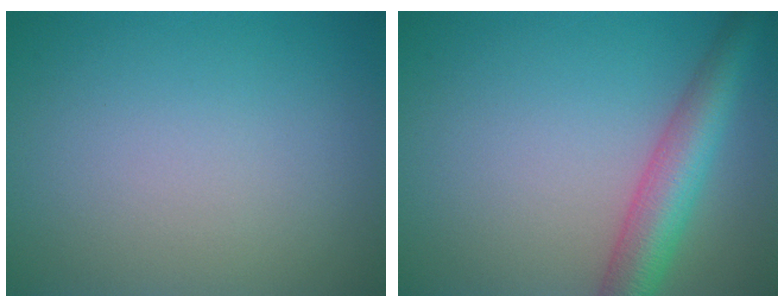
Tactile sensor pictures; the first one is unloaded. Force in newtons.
{"total": 5.3, "press": 5.3, "slide": 0.2}